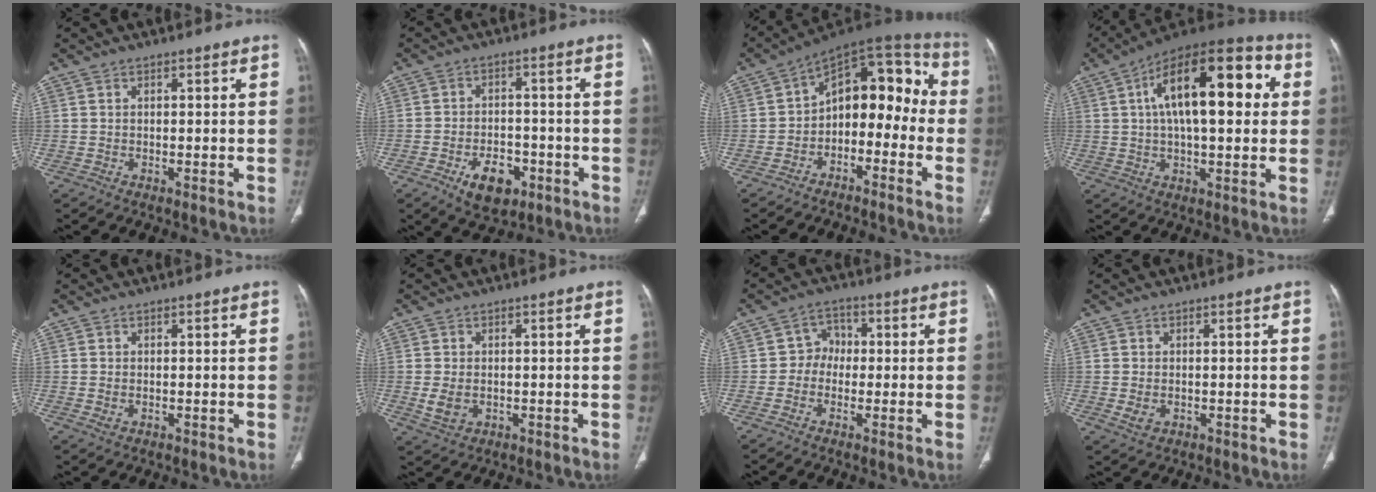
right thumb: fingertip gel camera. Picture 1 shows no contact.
{"total": 8.5, "force": [-4.1, 5.2, 5.3], "torque": [-0.062, 0.022, -0.058]}
{"total": 15.1, "force": [-2.9, 9.6, 11.3], "torque": [-0.110, 0.079, -0.056]}
{"total": 22.4, "force": [4.7, 9.6, 19.7], "torque": [-0.286, 0.025, 0.060]}
{"total": 1.4, "force": [-0.2, 1.0, 1.0], "torque": [-0.024, 0.001, 0.000]}
{"total": 4.0, "force": [-0.5, 2.9, 2.6], "torque": [-0.051, -0.003, 0.000]}
{"total": 4.5, "force": [-0.5, 3.9, 2.1], "torque": [-0.007, 0.017, -0.022]}
{"total": 2.6, "force": [-0.4, 1.9, 1.7], "torque": [-0.032, -0.003, -0.001]}